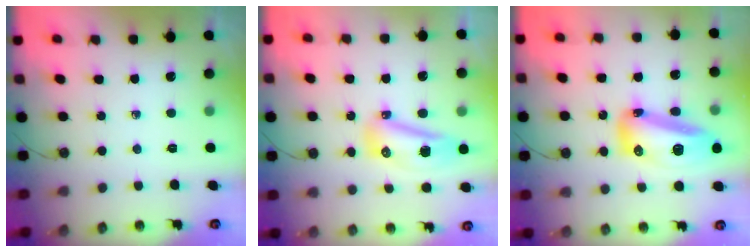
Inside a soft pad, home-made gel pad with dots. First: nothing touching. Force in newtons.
{"total": 14.0, "press": 11.8, "slide": 7.5}
{"total": 16.4, "press": 16.3, "slide": 1.7}